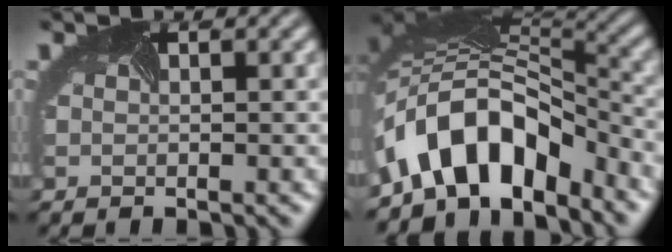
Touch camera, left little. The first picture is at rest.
{"total": 8.5, "force": [-4.5, 4.8, 5.3], "torque": [-0.085, 0.011, -0.085]}